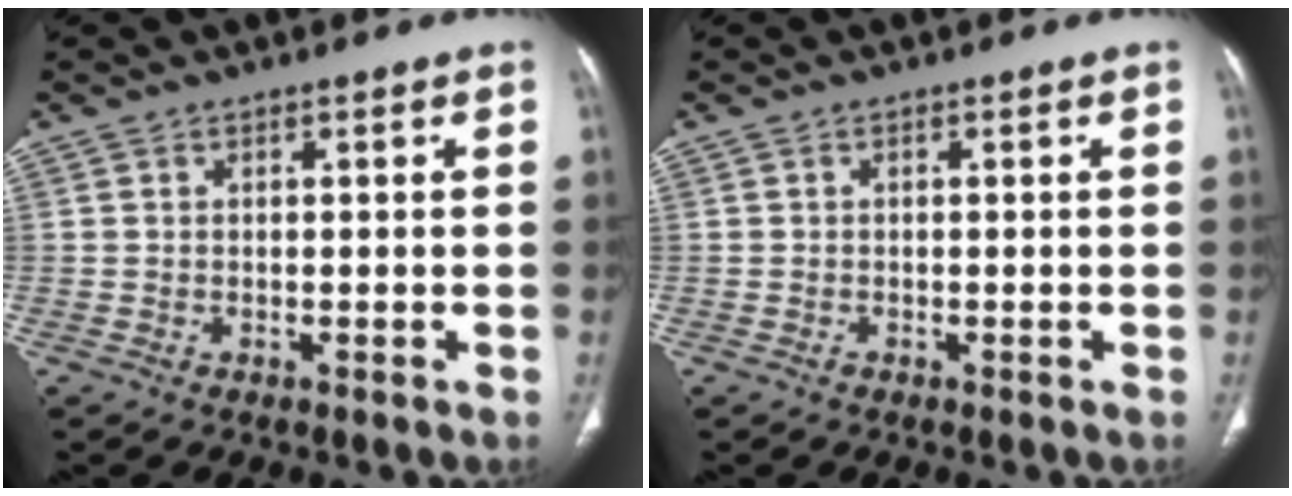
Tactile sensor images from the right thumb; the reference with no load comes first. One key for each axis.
{"total": 0.0}